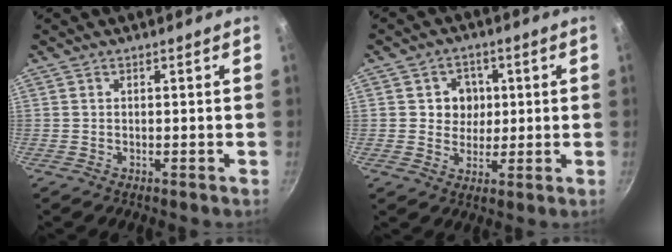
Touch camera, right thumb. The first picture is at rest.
{"total": 6.1, "force": [1.0, 5.6, 2.1], "torque": [0.005, -0.004, 0.012]}